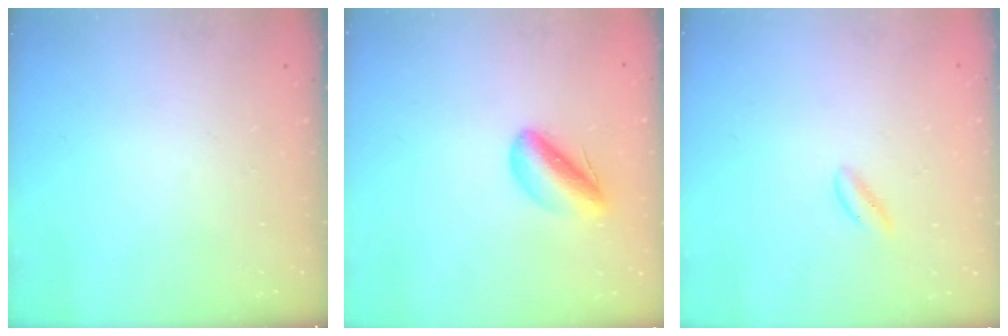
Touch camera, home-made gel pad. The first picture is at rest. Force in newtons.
{"total": 7.4, "press": 7.1, "slide": 2.0}
{"total": 1.4, "press": 1.2, "slide": 0.6}